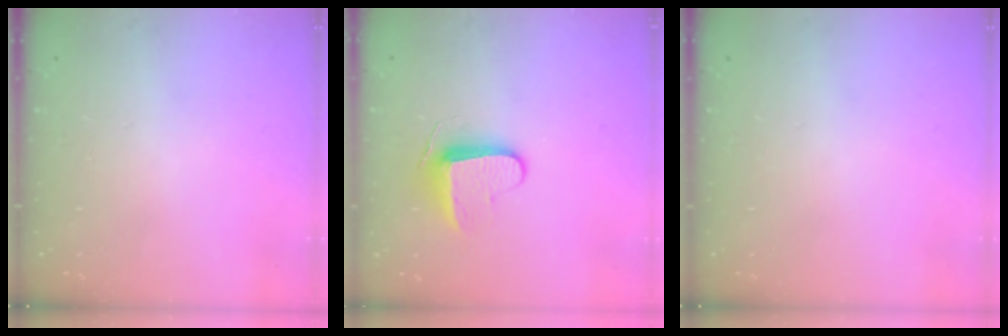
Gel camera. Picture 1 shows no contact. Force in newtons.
{"total": 8.7, "press": 8.7, "slide": 0.7}
{"total": 0.0}